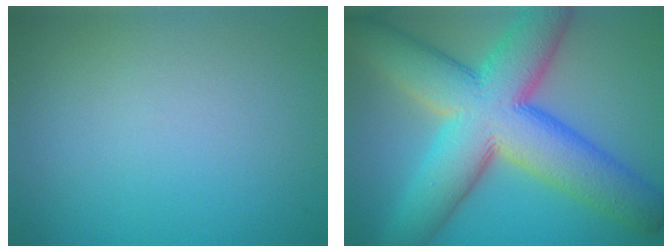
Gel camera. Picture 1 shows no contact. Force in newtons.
{"total": 14.3, "press": 14.3, "slide": 0.7}